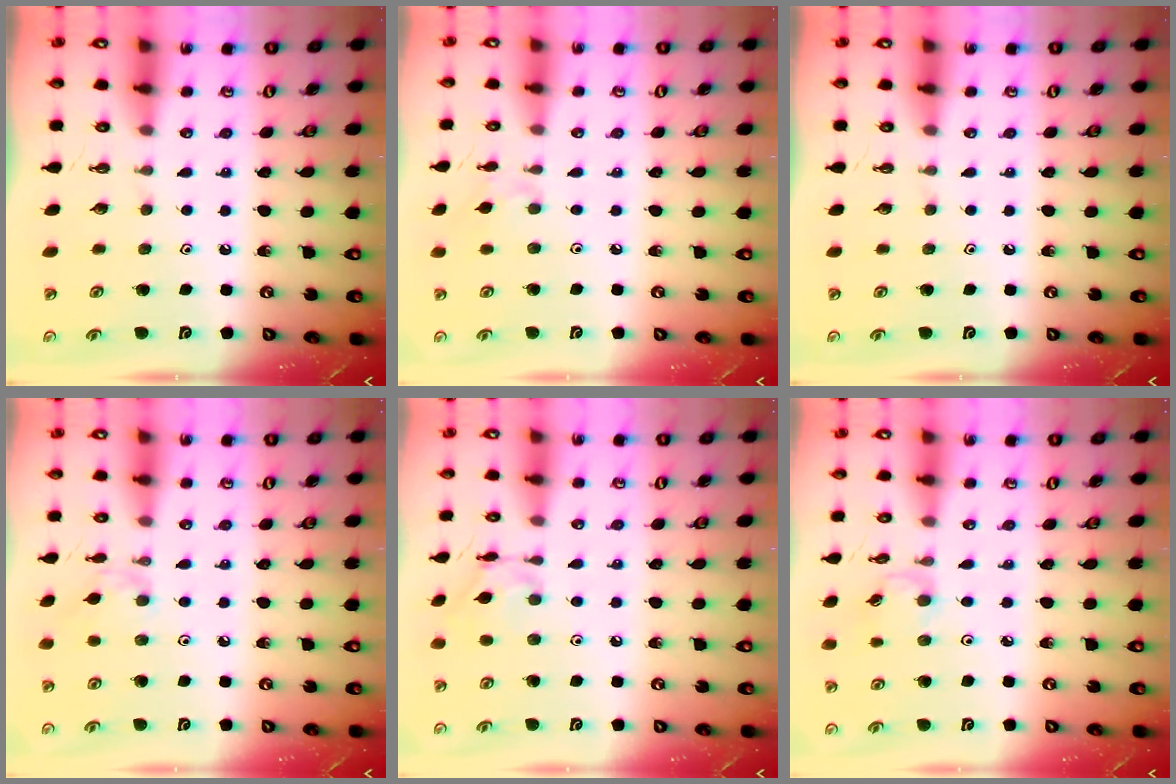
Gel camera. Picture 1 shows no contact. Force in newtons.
{"total": 2.1, "press": 2.1, "slide": 0.4}
{"total": 0.0}
{"total": 2.4, "press": 2.3, "slide": 0.5}
{"total": 8.4, "press": 8.4, "slide": 0.5}
{"total": 3.3, "press": 3.2, "slide": 0.4}